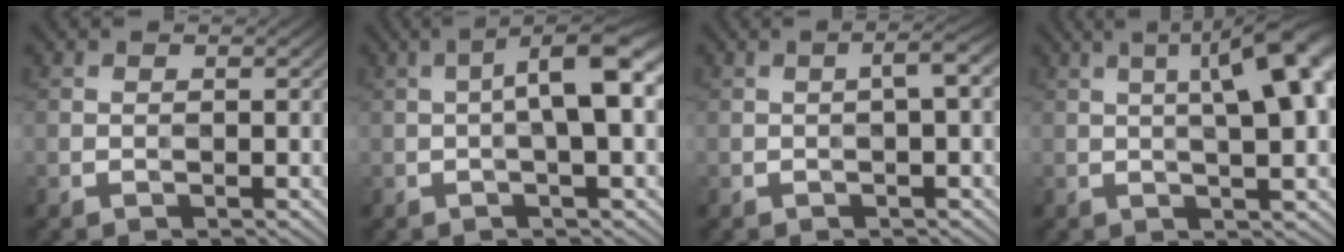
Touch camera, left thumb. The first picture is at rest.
{"total": 9.2, "force": [0.2, 2.5, 8.9], "torque": [-0.128, 0.017, -0.004]}
{"total": 3.2, "force": [-0.2, 0.5, 3.1], "torque": [-0.045, 0.010, -0.004]}
{"total": 12.4, "force": [2.9, 3.7, 11.5], "torque": [-0.138, 0.034, 0.034]}